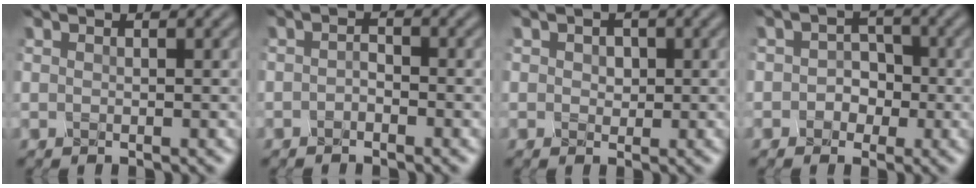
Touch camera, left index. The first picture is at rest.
{"total": 1.4, "force": [-1.1, 0.6, 0.5], "torque": [-0.010, 0.001, -0.027]}
{"total": 1.4, "force": [-0.1, 1.2, 0.6], "torque": [-0.016, 0.001, -0.004]}
{"total": 2.5, "force": [-1.1, 2.1, 0.9], "torque": [-0.008, 0.002, -0.031]}